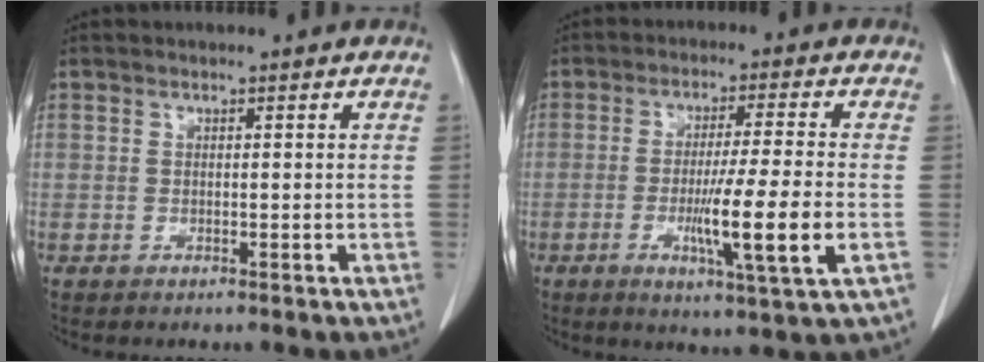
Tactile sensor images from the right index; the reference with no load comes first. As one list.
[{"total": 10.8, "force": [-2.7, -0.7, 10.5], "torque": [-0.178, -0.024, -0.049]}]